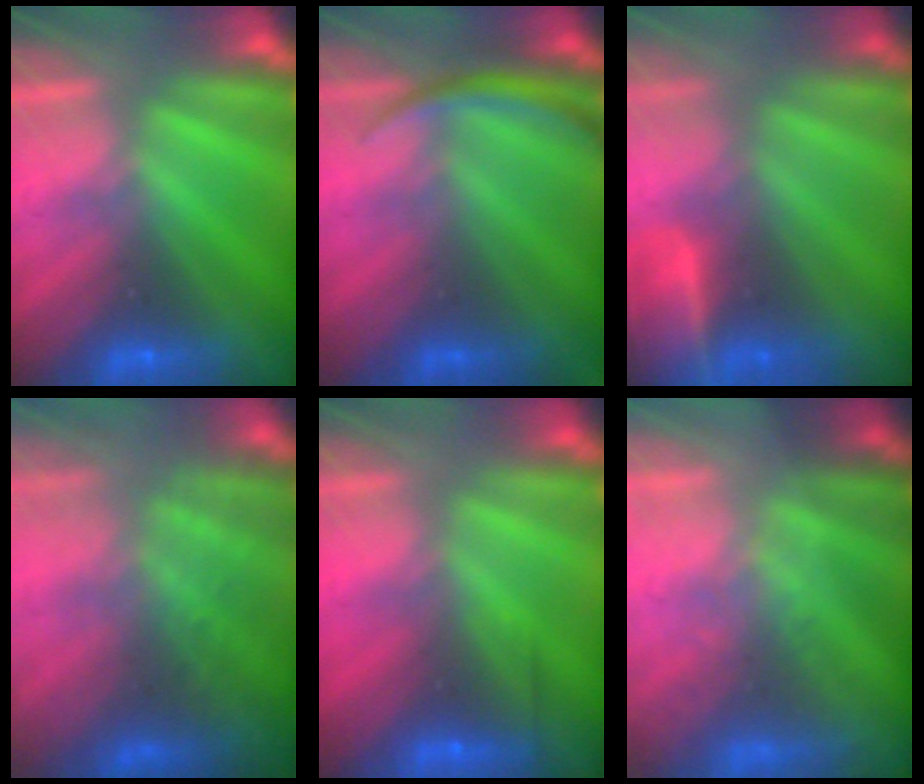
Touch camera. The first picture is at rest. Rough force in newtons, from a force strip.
{"total": 2.9}
{"total": 7.6}
{"total": 5.7}
{"total": 2.4}
{"total": 7.1}